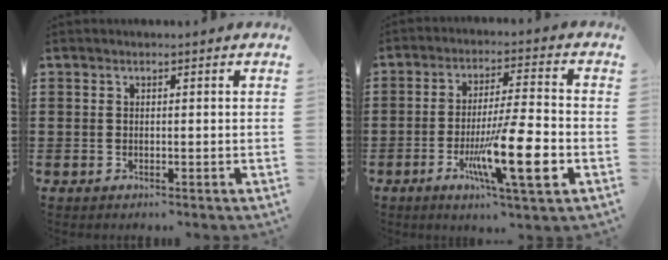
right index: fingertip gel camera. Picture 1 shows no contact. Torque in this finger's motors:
{"motor_torque": [2.14, 0.00, 0.73, 0.21]}